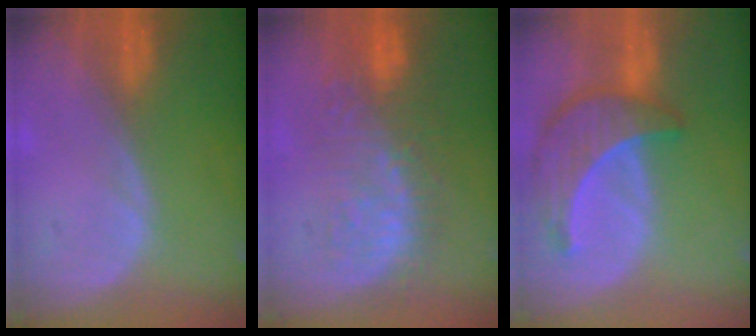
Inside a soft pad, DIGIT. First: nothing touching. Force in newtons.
{"total": 9.9, "press": 9.3, "slide": 3.4}
{"total": 8.7, "press": 7.9, "slide": 3.7}